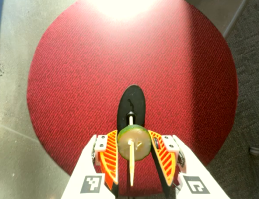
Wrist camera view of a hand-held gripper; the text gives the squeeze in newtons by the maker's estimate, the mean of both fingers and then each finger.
{"total": 9.3, "left": 9.0, "right": 9.5}